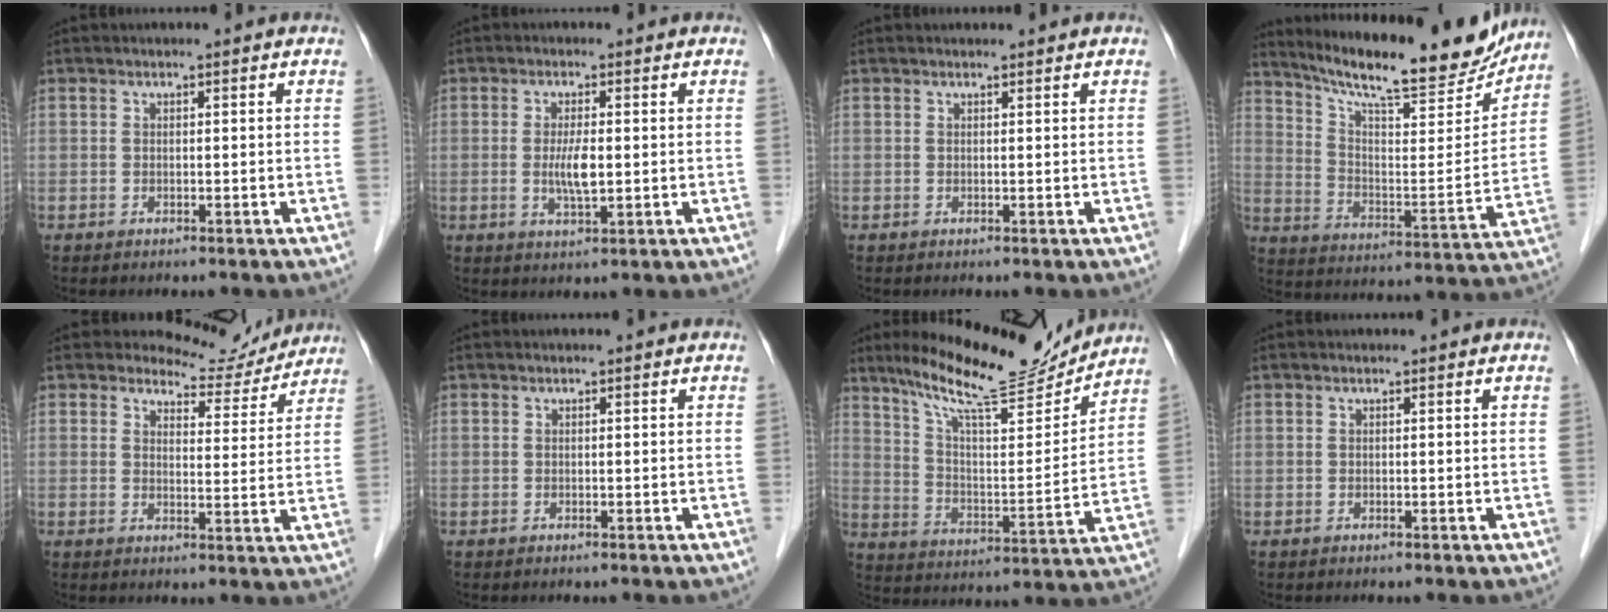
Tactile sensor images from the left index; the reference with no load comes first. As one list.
[{"total": 3.9, "force": [-0.2, 0.8, 3.8], "torque": [-0.078, -0.007, -0.001]}, {"total": 0.8, "force": [0.8, 0.1, 0.1], "torque": [-0.007, 0.005, 0.014]}, {"total": 22.0, "force": [19.4, 2.6, 9.9], "torque": [-0.162, -0.034, 0.284]}, {"total": 7.0, "force": [6.7, 2.0, -0.5], "torque": [0.009, -0.012, 0.080]}, {"total": 0.0}, {"total": 16.8, "force": [14.9, 2.0, 7.5], "torque": [-0.131, -0.012, 0.241]}, {"total": 0.0}]